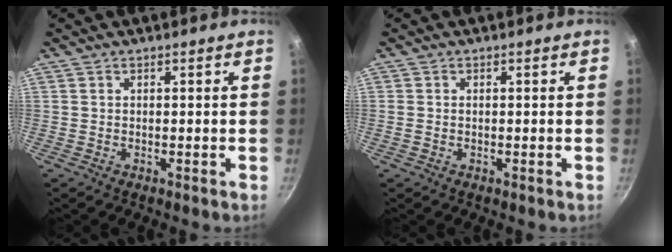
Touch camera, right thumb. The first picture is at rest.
{"total": 0.8, "force": [-0.1, 0.7, 0.4], "torque": [-0.011, 0.000, -0.001]}